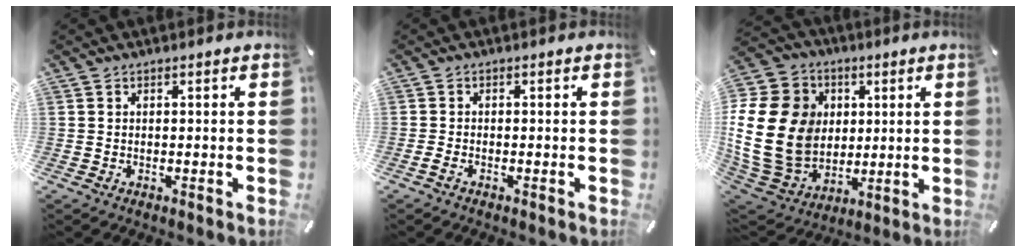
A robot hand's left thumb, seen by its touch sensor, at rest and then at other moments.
{"total": 1.2, "force": [-0.8, 0.4, 0.8], "torque": [-0.016, 0.001, -0.015]}
{"total": 24.1, "force": [0.5, 20.0, 13.4], "torque": [-0.274, 0.002, 0.023]}